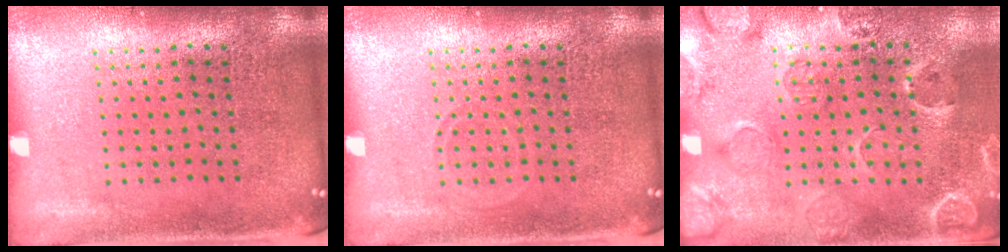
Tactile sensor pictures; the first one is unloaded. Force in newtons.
{"total": 0.6, "press": 0.5, "slide": 0.2}
{"total": 2.5, "press": 1.8, "slide": 1.8}